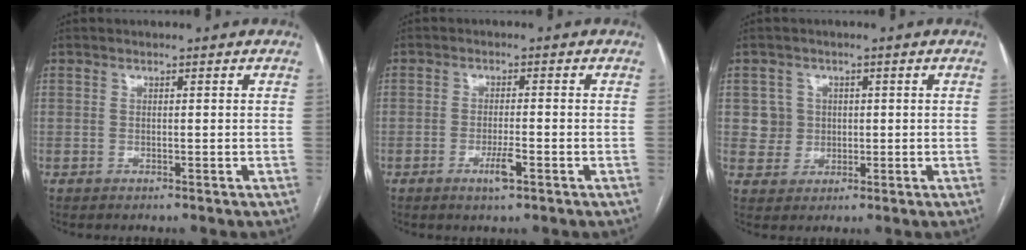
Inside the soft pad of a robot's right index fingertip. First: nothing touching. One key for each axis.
{"total": 3.3, "fx": -1.6, "fy": 0.2, "fz": 2.8, "tx": -0.052, "ty": -0.004, "tz": -0.028}
{"total": 3.8, "fx": 0.6, "fy": 3.8, "fz": 0.2, "tx": 0.002, "ty": 0.014, "tz": 0.015}